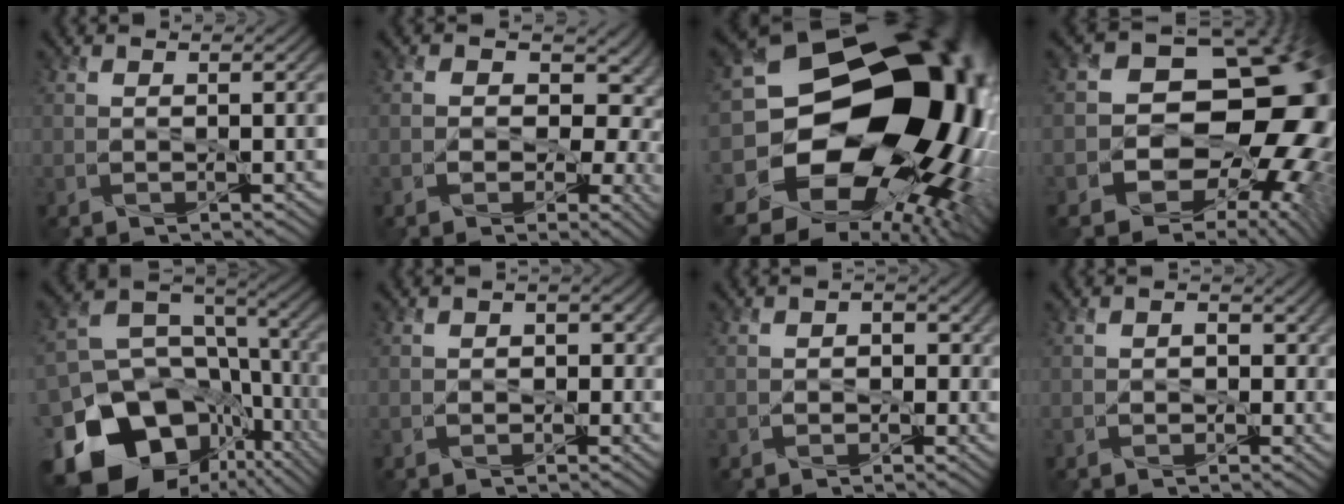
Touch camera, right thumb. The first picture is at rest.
{"total": 8.5, "force": [-0.8, 6.4, 5.6], "torque": [-0.074, -0.006, -0.008]}
{"total": 22.5, "force": [0.1, 17.5, 14.1], "torque": [-0.253, -0.022, 0.001]}
{"total": 19.1, "force": [-3.0, 14.6, 12.0], "torque": [-0.154, -0.016, -0.036]}
{"total": 20.9, "force": [-9.4, 14.9, 11.2], "torque": [-0.243, -0.029, -0.117]}
{"total": 2.5, "force": [-0.5, 2.3, 0.9], "torque": [-0.012, 0.009, -0.012]}
{"total": 3.2, "force": [-0.5, 2.9, 1.4], "torque": [-0.016, 0.010, -0.016]}
{"total": 3.2, "force": [-0.5, 2.8, 1.5], "torque": [-0.023, 0.005, -0.008]}